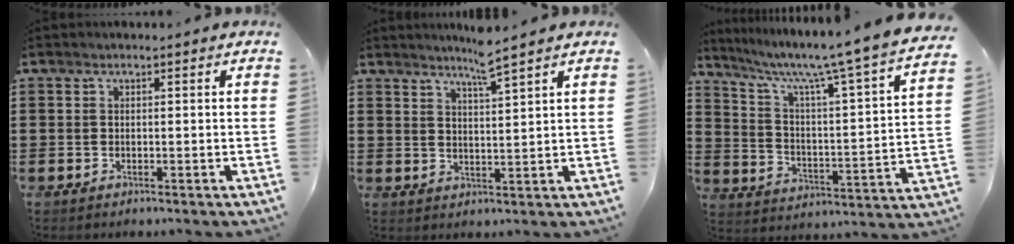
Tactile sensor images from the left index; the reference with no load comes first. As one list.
[{"total": 4.4, "force": [3.7, -0.7, 2.2], "torque": [-0.053, -0.009, 0.064]}, {"total": 8.1, "force": [6.5, -0.5, 4.8], "torque": [-0.112, -0.056, 0.095]}]